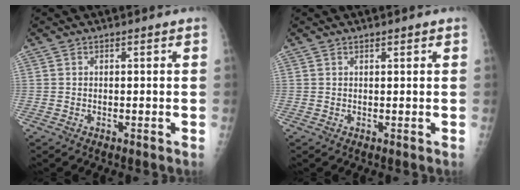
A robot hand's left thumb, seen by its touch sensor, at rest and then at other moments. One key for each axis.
{"total": 0.9, "fx": 0.6, "fy": 0.3, "fz": 0.6, "tx": -0.007, "ty": -0.001, "tz": 0.009}